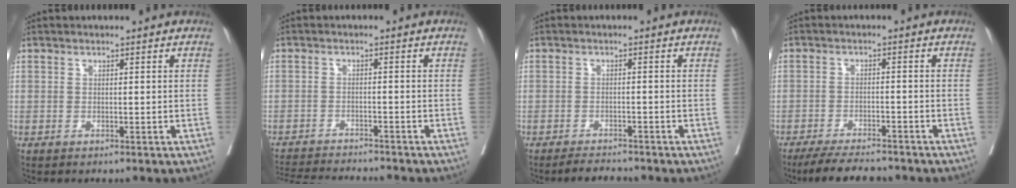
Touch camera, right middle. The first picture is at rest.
{"total": 10.7, "force": [-10.2, 0.6, 3.3], "torque": [-0.048, -0.008, -0.150]}
{"total": 2.6, "force": [-2.5, 0.3, 0.6], "torque": [-0.011, -0.009, -0.041]}
{"total": 8.3, "force": [-7.4, 1.4, 3.4], "torque": [-0.049, -0.012, -0.117]}